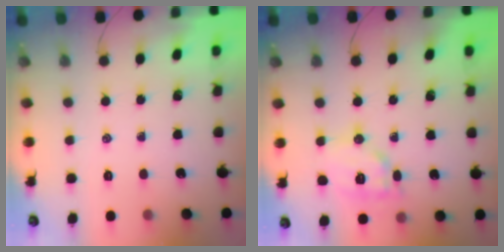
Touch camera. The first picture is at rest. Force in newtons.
{"total": 11.4, "press": 11.4, "slide": 0.5}